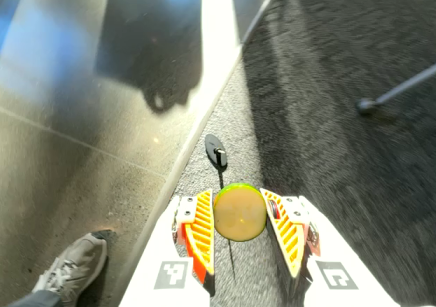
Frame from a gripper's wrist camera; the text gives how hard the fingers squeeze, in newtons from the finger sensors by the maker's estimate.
{"total": 9.3, "left": 9.6, "right": 8.9}